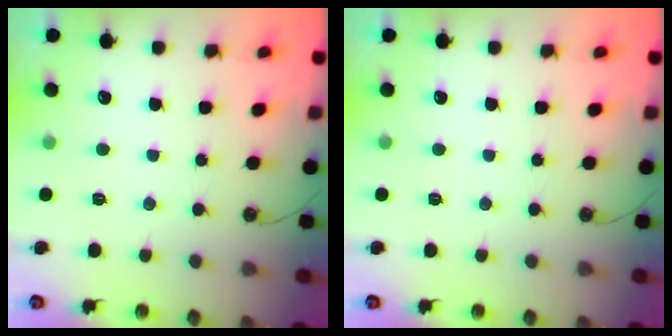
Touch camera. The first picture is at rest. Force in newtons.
{"total": 0.0}